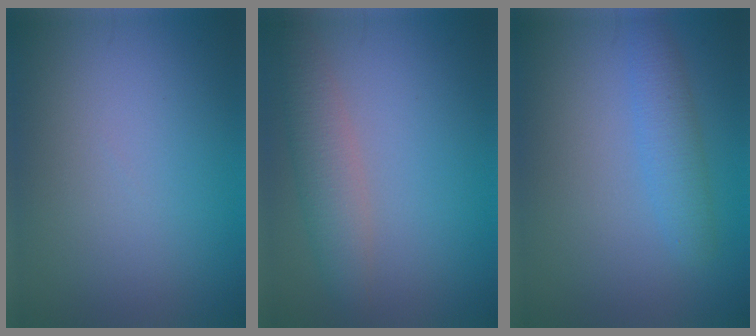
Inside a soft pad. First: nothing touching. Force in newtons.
{"total": 3.2, "press": 3.2, "slide": 0.0}
{"total": 2.4, "press": 2.4, "slide": 0.1}